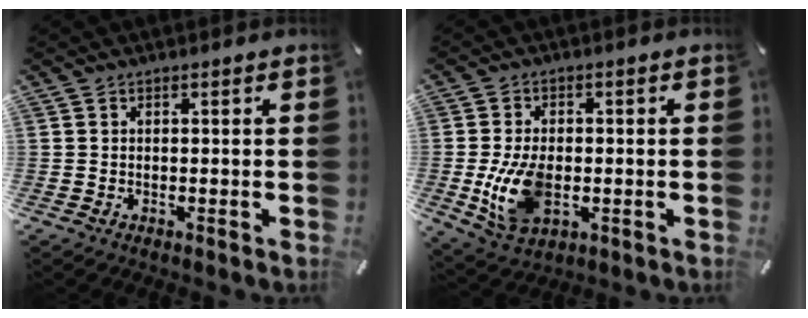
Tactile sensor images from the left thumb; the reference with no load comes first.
{"total": 10.9, "force": [-1.6, 7.0, 8.2], "torque": [-0.176, -0.005, -0.027]}